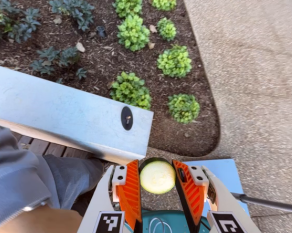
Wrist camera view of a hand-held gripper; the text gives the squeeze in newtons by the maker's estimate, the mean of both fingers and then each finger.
{"total": 8.6, "left": 8.4, "right": 8.8}